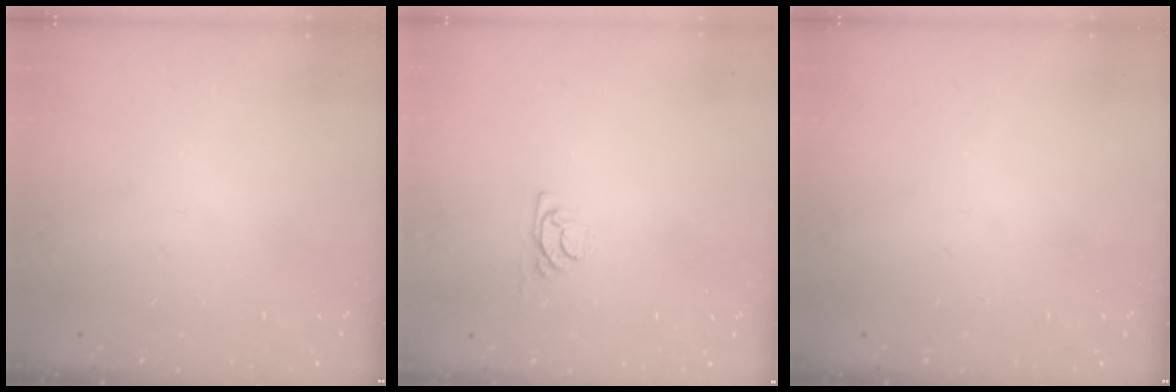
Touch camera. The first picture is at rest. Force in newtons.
{"total": 3.8, "press": 3.8, "slide": 0.4}
{"total": 0.0}